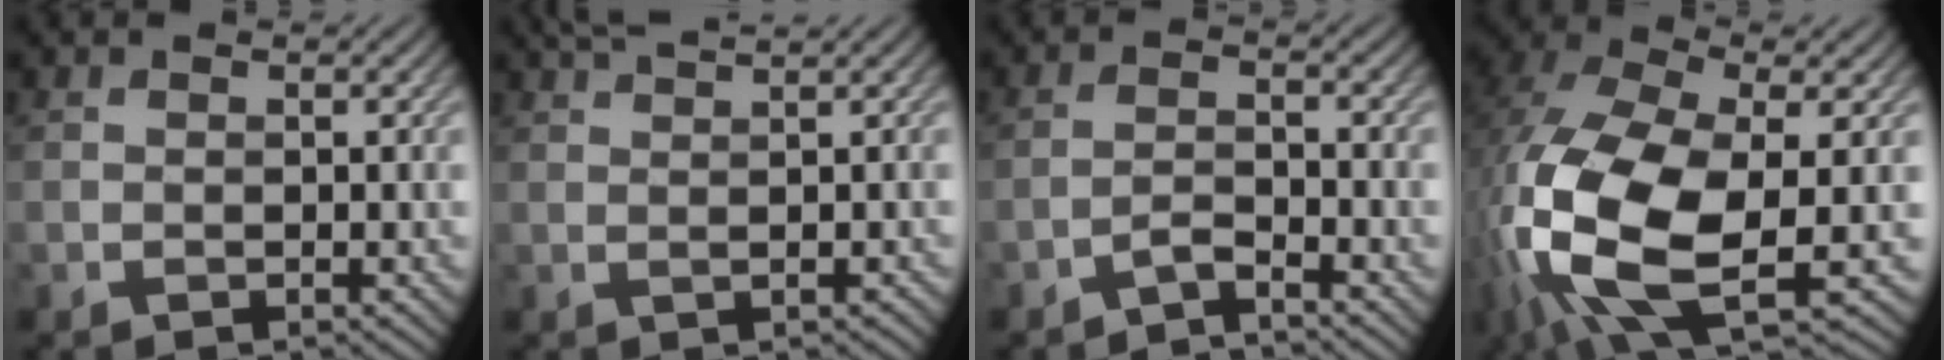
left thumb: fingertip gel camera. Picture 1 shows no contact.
{"total": 3.6, "force": [2.5, 0.4, 2.5], "torque": [-0.038, 0.010, 0.029]}
{"total": 2.3, "force": [-2.1, 0.2, 1.0], "torque": [-0.020, 0.007, -0.053]}
{"total": 15.7, "force": [-2.9, 8.0, 13.2], "torque": [-0.317, -0.022, -0.049]}